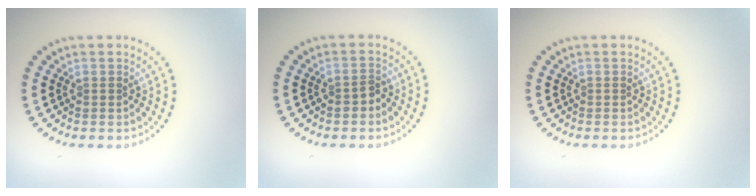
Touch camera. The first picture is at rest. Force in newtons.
{"total": 1.1, "press": 1.1, "slide": 0.4}
{"total": 0.0}